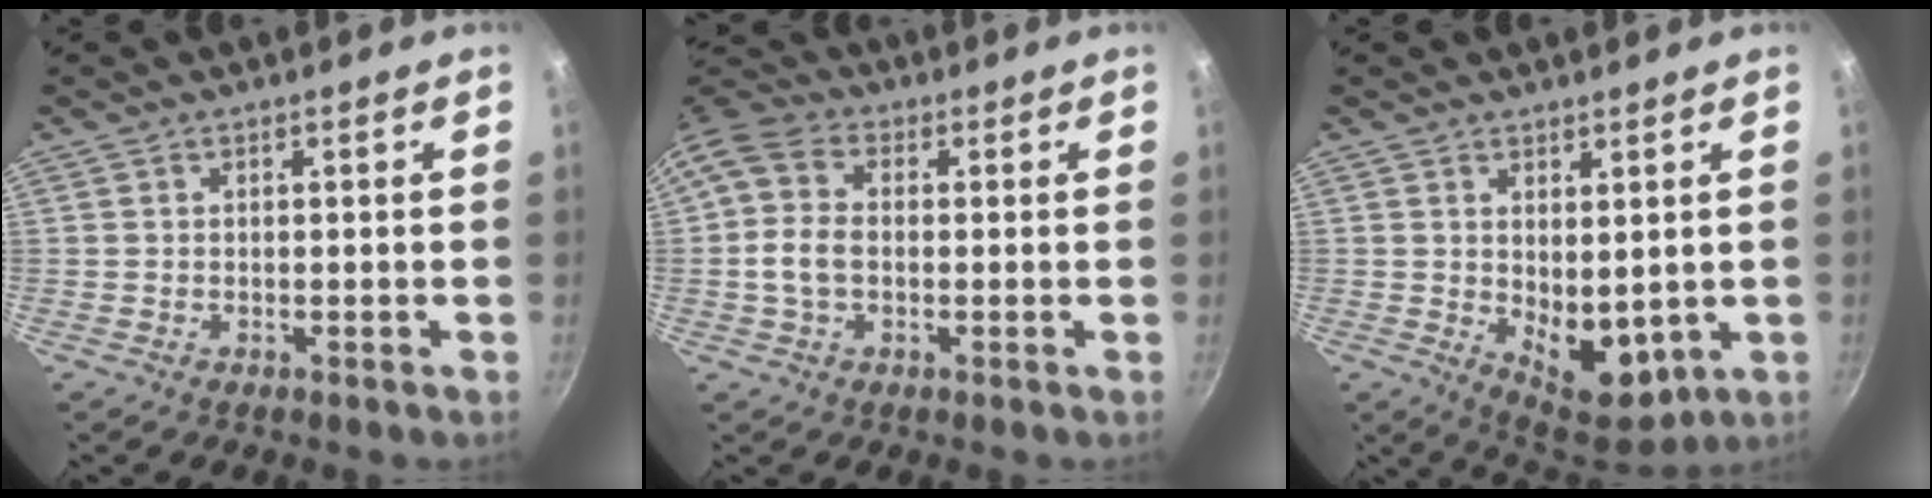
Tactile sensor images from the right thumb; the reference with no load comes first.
{"total": 8.6, "force": [0.2, 5.9, 6.2], "torque": [-0.122, 0.016, -0.011]}
{"total": 9.2, "force": [0.7, 5.3, 7.5], "torque": [-0.082, -0.029, 0.031]}